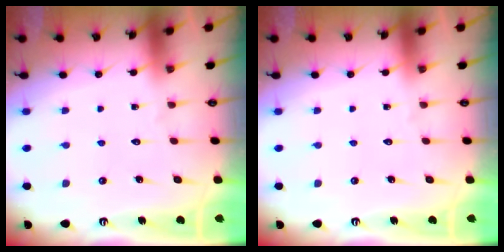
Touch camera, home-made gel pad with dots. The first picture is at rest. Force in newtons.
{"total": 0.0}